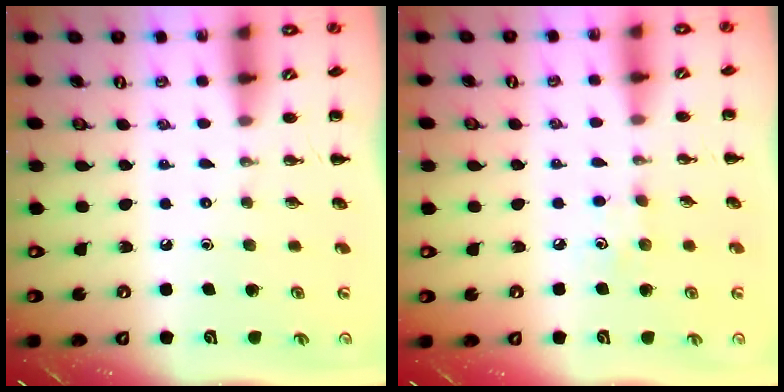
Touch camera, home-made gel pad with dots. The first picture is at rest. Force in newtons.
{"total": 4.9, "press": 4.7, "slide": 1.3}